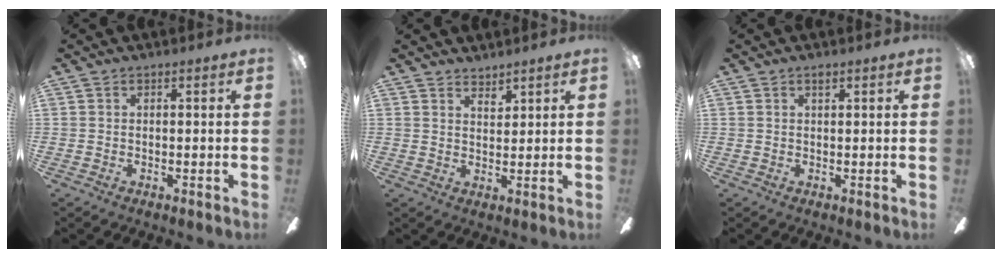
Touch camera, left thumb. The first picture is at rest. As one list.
[{"total": 3.0, "force": [2.9, 0.7, 0.2], "torque": [-0.001, -0.019, 0.054]}, {"total": 0.9, "force": [0.7, 0.3, 0.5], "torque": [-0.003, -0.001, 0.011]}]